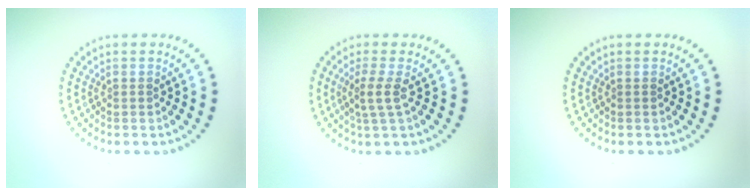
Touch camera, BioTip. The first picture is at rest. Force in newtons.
{"total": 2.0, "press": 1.6, "slide": 1.3}
{"total": 0.0}